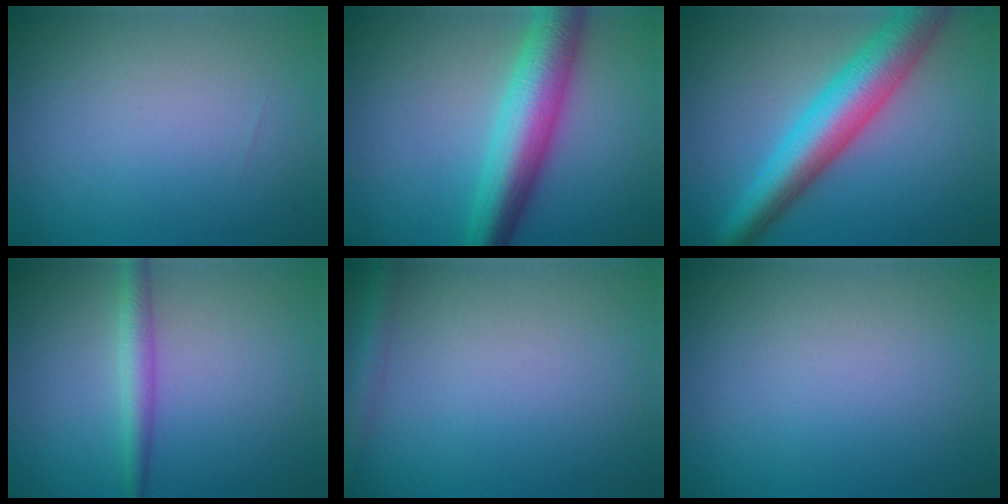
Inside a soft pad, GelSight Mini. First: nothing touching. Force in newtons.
{"total": 7.1, "press": 7.1, "slide": 0.1}
{"total": 7.9, "press": 7.9, "slide": 0.2}
{"total": 2.2, "press": 2.2, "slide": 0.0}
{"total": 1.8, "press": 1.8, "slide": 0.1}
{"total": 0.0}